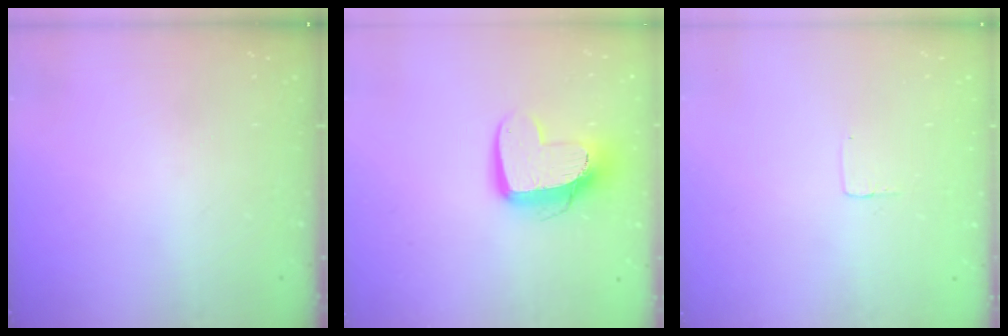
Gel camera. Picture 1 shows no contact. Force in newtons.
{"total": 12.1, "press": 12.0, "slide": 1.2}
{"total": 2.5, "press": 2.5, "slide": 0.1}